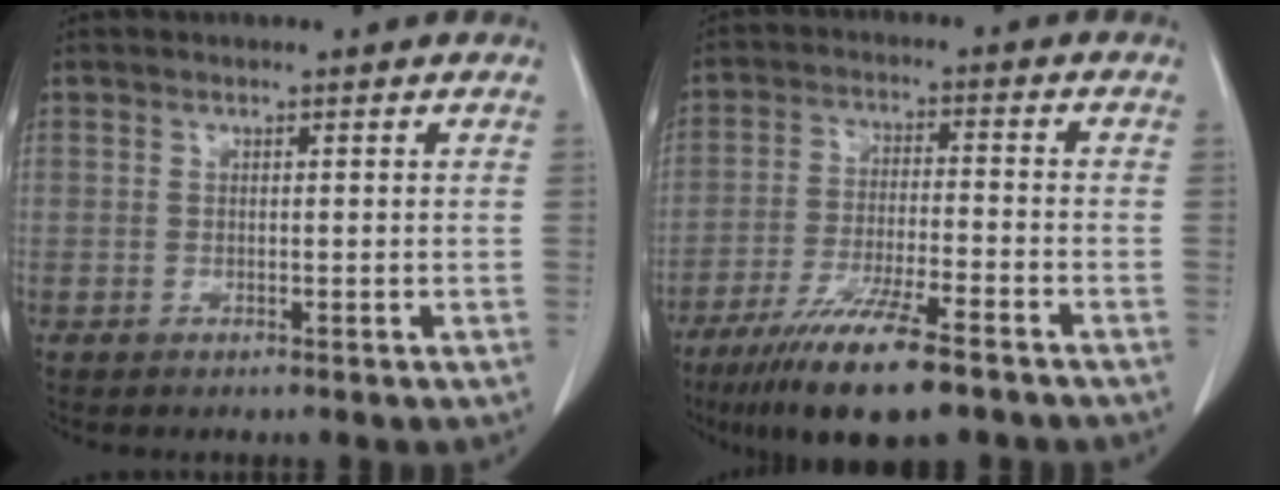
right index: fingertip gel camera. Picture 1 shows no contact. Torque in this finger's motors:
{"motor_torque": [1.09, -1.05, 0.67, 0.21]}